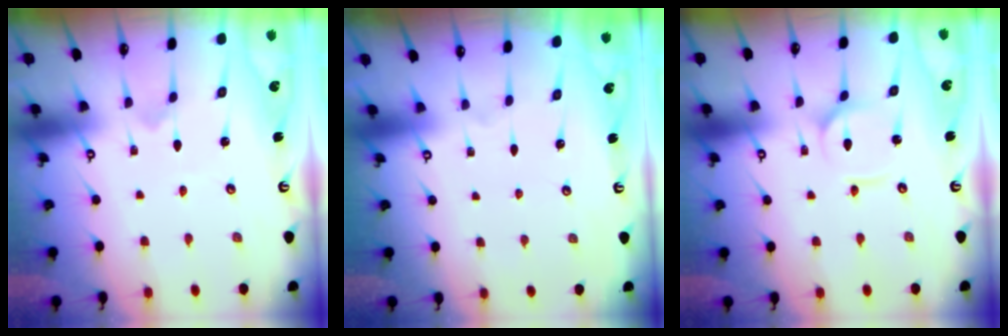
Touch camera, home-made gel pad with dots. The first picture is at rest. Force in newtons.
{"total": 0.0}
{"total": 2.6, "press": 2.6, "slide": 0.2}